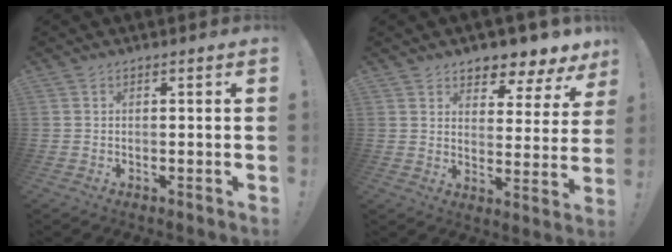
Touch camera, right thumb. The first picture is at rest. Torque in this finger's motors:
{"motor_torque": [0.41, 1.74, 0.03, 0.22, 0.00]}